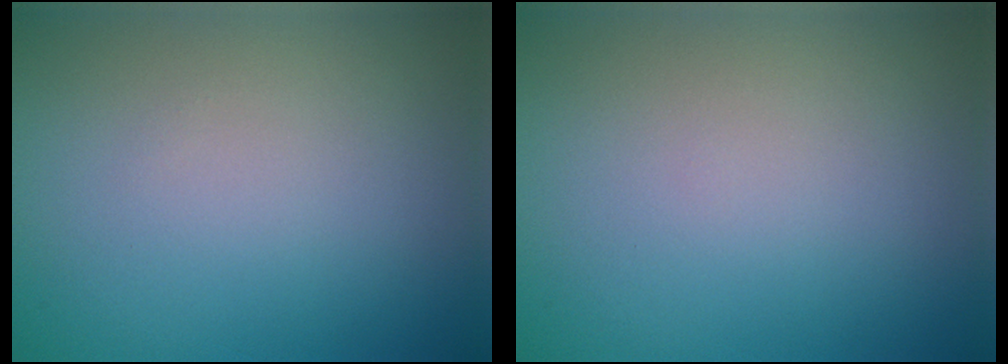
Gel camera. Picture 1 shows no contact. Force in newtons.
{"total": 0.0}